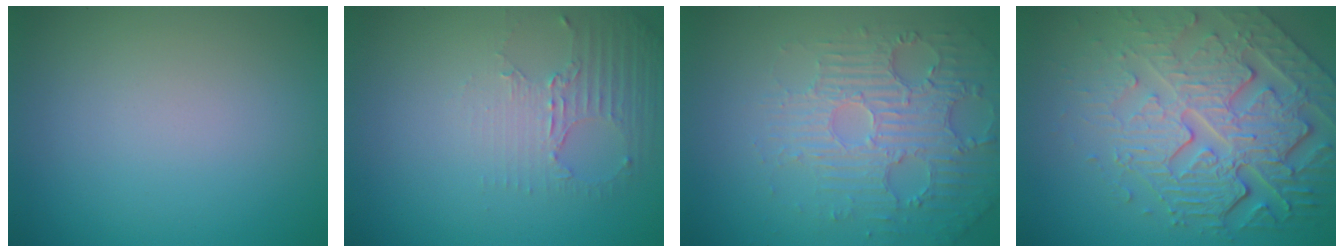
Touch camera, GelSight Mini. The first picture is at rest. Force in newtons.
{"total": 2.5, "press": 1.7, "slide": 1.8}
{"total": 4.5, "press": 3.7, "slide": 2.6}
{"total": 8.2, "press": 5.8, "slide": 5.8}